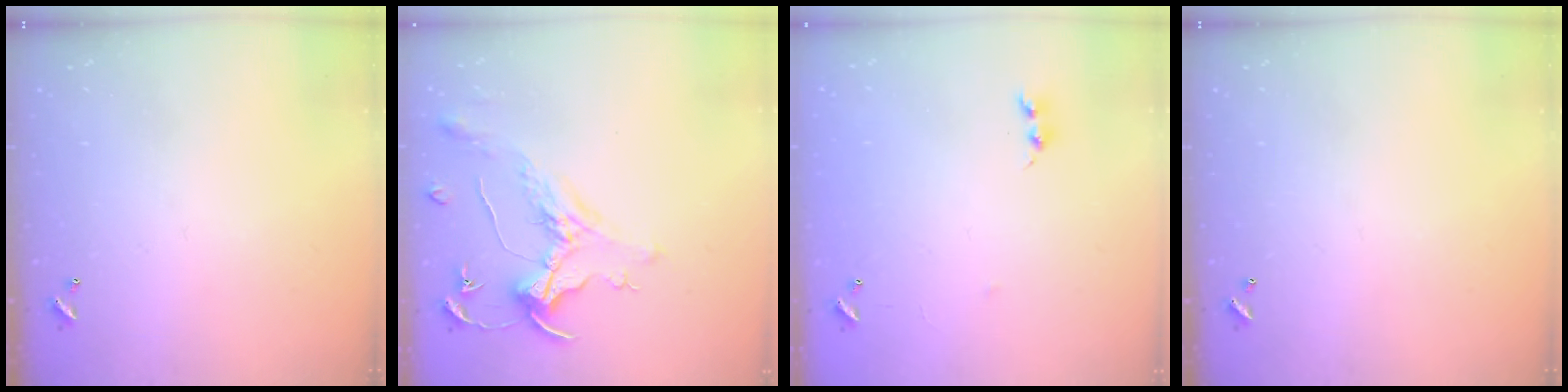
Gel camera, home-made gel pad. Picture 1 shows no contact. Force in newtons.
{"total": 1.6, "press": 1.4, "slide": 0.7}
{"total": 6.2, "press": 6.2, "slide": 0.7}
{"total": 0.0}